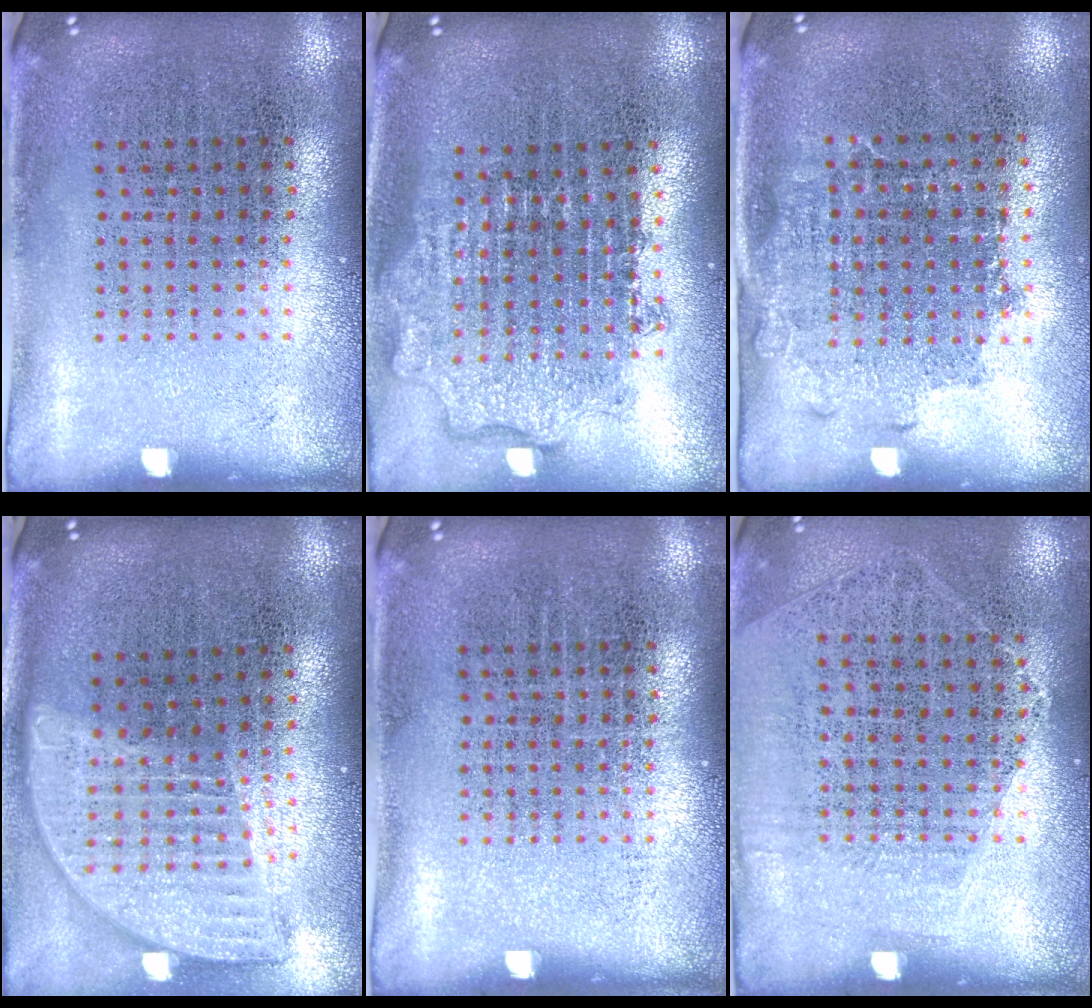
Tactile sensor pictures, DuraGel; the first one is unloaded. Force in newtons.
{"total": 1.8, "press": 1.5, "slide": 1.1}
{"total": 1.3, "press": 1.1, "slide": 0.8}
{"total": 1.9, "press": 1.5, "slide": 1.1}
{"total": 0.0}
{"total": 1.2, "press": 1.0, "slide": 0.6}